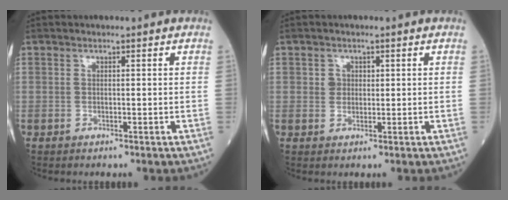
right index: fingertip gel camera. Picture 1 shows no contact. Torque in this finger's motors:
{"motor_torque": [0.01, 0.16, -0.03, 0.01]}